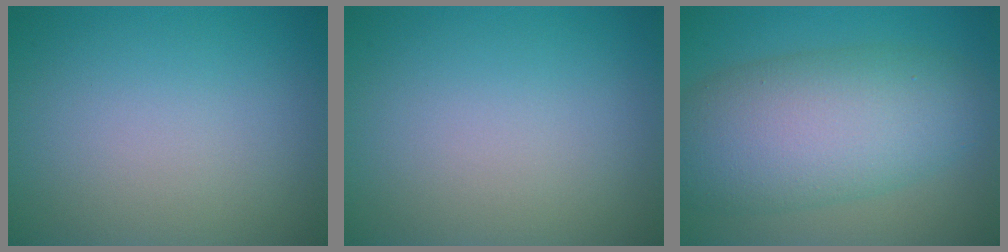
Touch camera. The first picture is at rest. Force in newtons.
{"total": 0.0}
{"total": 9.4, "press": 9.4, "slide": 0.5}